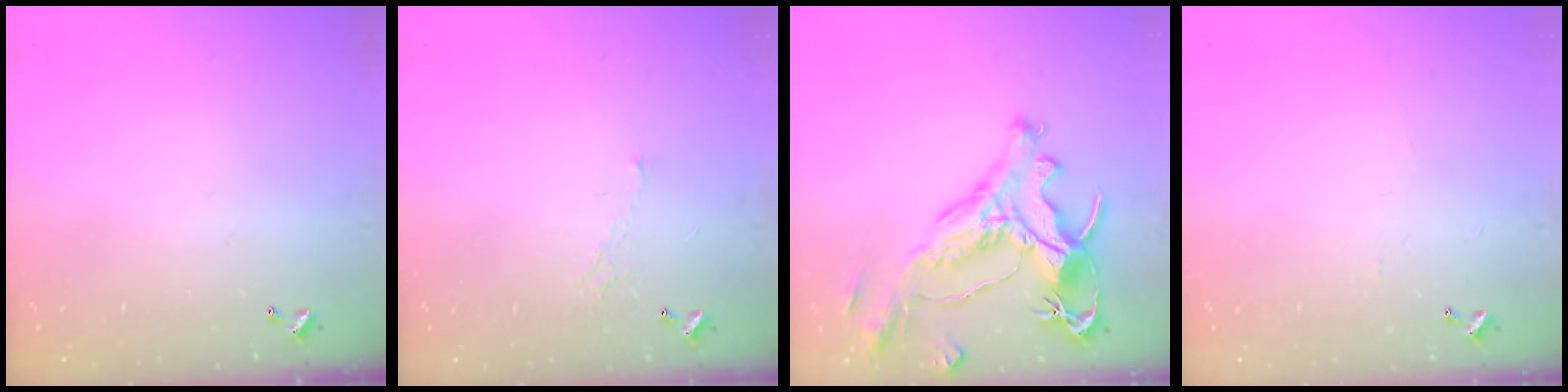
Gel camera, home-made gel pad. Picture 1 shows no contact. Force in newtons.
{"total": 3.5, "press": 3.5, "slide": 0.7}
{"total": 2.1, "press": 1.6, "slide": 1.3}
{"total": 2.2, "press": 2.2, "slide": 0.4}